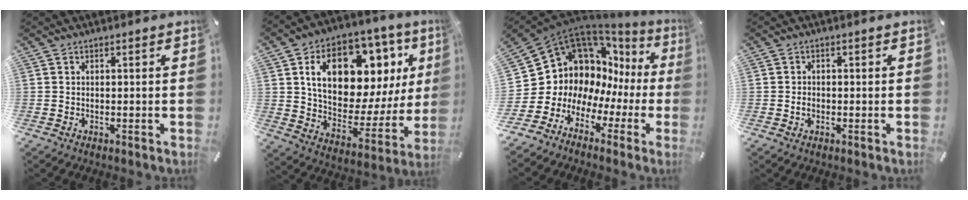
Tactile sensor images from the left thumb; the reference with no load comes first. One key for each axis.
{"total": 19.5, "fx": 8.7, "fy": 12.1, "fz": 12.5, "tx": -0.193, "ty": -0.049, "tz": 0.152}
{"total": 11.1, "fx": 5.4, "fy": 9.2, "fz": 3.1, "tx": -0.080, "ty": -0.093, "tz": 0.112}
{"total": 1.7, "fx": -0.3, "fy": 1.3, "fz": 1.1, "tx": -0.021, "ty": 0.004, "tz": -0.007}